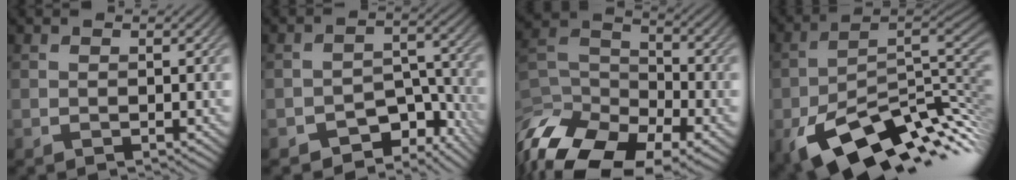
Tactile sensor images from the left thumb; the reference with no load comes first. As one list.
[{"total": 8.0, "force": [-5.3, 4.4, 4.1], "torque": [-0.052, -0.012, -0.086]}, {"total": 15.0, "force": [-10.0, 8.1, 7.8], "torque": [-0.204, -0.034, -0.158]}, {"total": 15.3, "force": [-6.8, 7.3, 11.6], "torque": [-0.208, -0.032, -0.106]}]